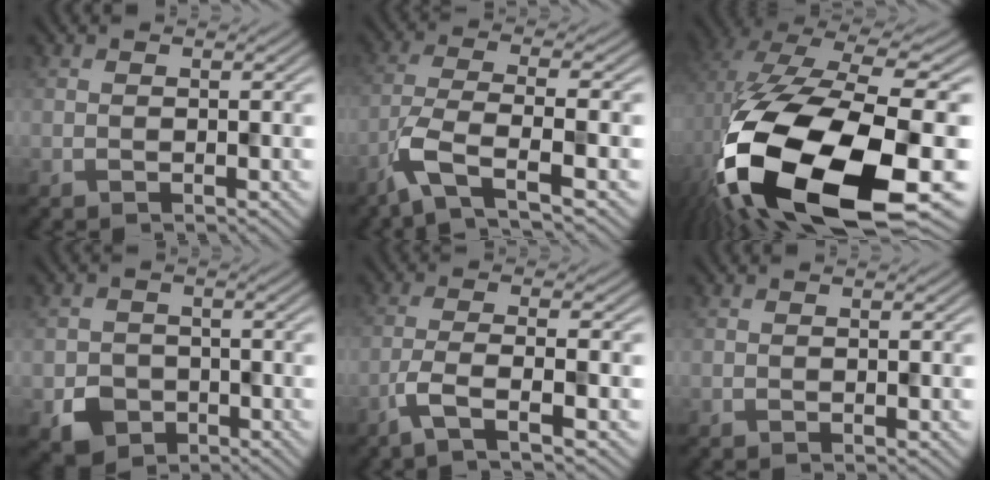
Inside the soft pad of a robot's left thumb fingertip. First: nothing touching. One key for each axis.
{"total": 6.5, "fx": -3.8, "fy": 1.3, "fz": 5.1, "tx": -0.106, "ty": -0.001, "tz": -0.091}
{"total": 20.5, "fx": -7.0, "fy": 9.0, "fz": 17.1, "tx": -0.366, "ty": -0.066, "tz": -0.088}
{"total": 4.4, "fx": -1.9, "fy": 3.6, "fz": 1.6, "tx": -0.032, "ty": -0.013, "tz": -0.038}
{"total": 4.4, "fx": -2.4, "fy": 0.6, "fz": 3.6, "tx": -0.066, "ty": 0.005, "tz": -0.069}
{"total": 0.0}